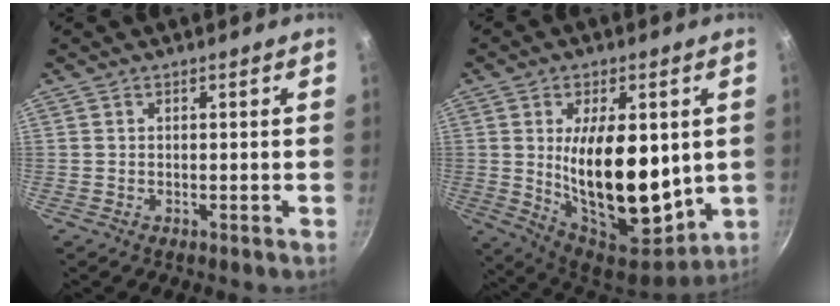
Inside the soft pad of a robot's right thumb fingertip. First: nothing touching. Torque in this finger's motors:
{"motor_torque": [1.11, 3.89, 2.49, -0.07, 0.21]}